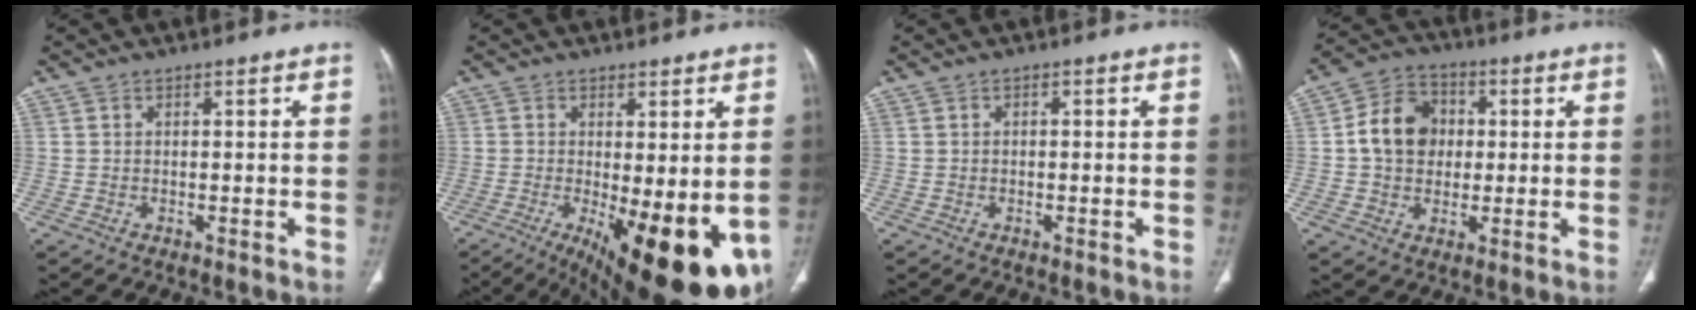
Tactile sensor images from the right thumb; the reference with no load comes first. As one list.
[{"total": 18.6, "force": [-5.2, 6.5, 16.6], "torque": [-0.193, -0.030, -0.055]}, {"total": 0.0}, {"total": 10.6, "force": [0.8, 8.7, 6.1], "torque": [-0.083, 0.018, 0.006]}]